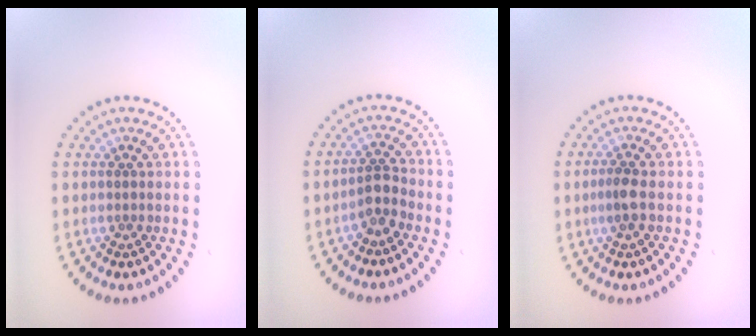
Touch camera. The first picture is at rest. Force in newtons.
{"total": 2.0, "press": 1.6, "slide": 1.3}
{"total": 1.5, "press": 1.3, "slide": 0.8}